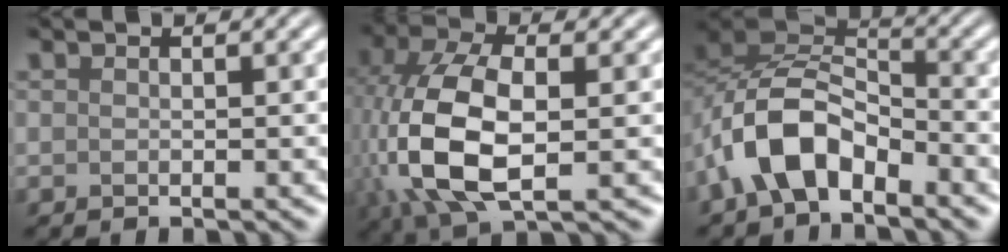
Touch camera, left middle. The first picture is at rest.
{"total": 10.2, "force": [-0.8, 5.4, 8.6], "torque": [-0.200, 0.001, -0.017]}
{"total": 6.6, "force": [-3.4, 3.6, 4.3], "torque": [-0.072, 0.012, -0.072]}